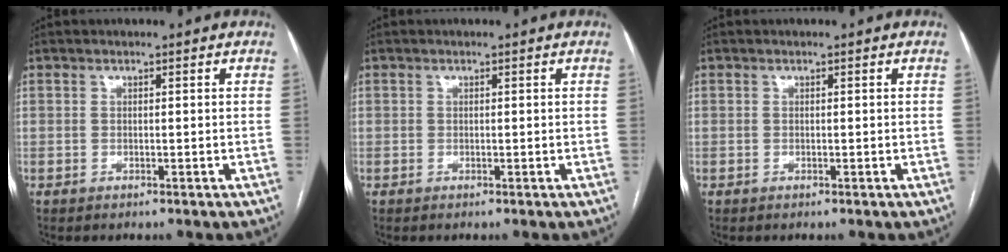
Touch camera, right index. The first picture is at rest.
{"total": 0.0}
{"total": 0.0}